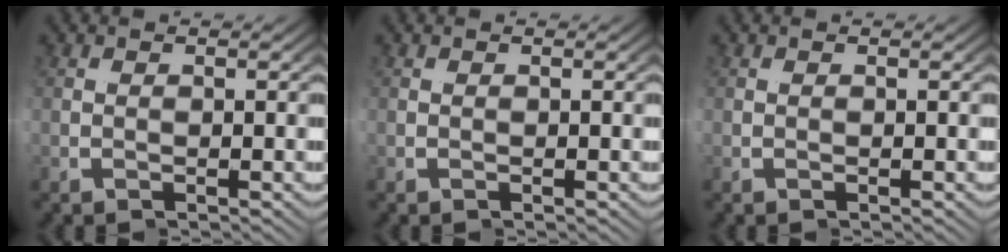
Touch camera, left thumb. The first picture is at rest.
{"total": 0.0}
{"total": 0.0}